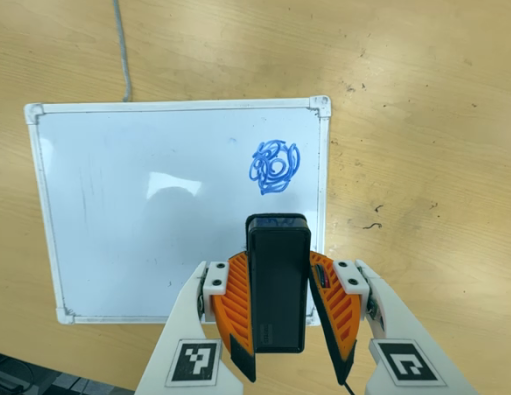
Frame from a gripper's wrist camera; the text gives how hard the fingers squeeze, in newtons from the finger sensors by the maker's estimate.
{"total": 4.5, "left": 3.6, "right": 5.5}